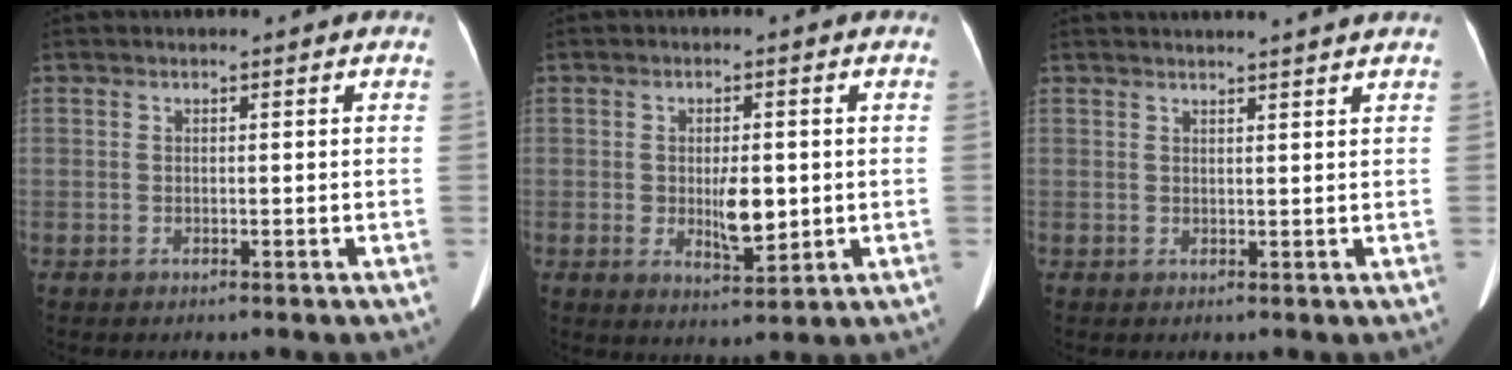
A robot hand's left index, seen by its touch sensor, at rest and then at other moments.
{"total": 5.2, "force": [-0.3, 2.0, 4.8], "torque": [-0.084, -0.009, -0.001]}
{"total": 5.9, "force": [5.5, -0.9, 2.1], "torque": [-0.021, 0.017, 0.054]}